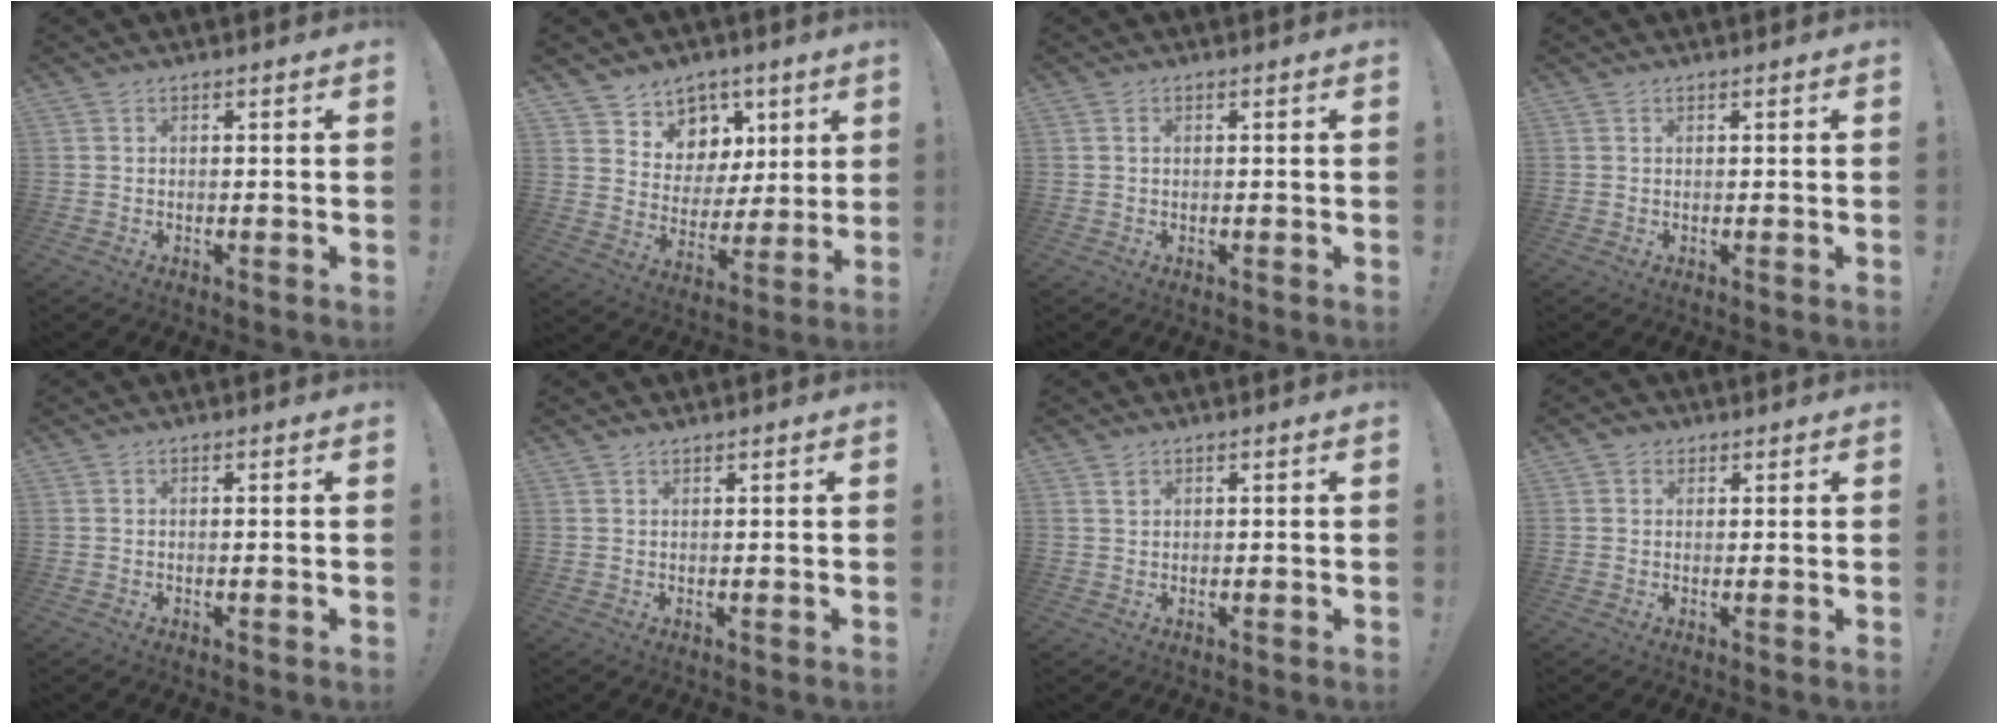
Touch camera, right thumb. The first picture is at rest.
{"total": 9.4, "force": [5.2, 7.8, 1.0], "torque": [-0.019, -0.047, 0.117]}
{"total": 0.8, "force": [0.3, 0.5, 0.4], "torque": [-0.009, 0.002, 0.006]}
{"total": 0.0}
{"total": 0.7, "force": [-0.1, -0.3, 0.6], "torque": [-0.012, 0.000, -0.002]}
{"total": 1.0, "force": [0.9, 0.1, 0.1], "torque": [-0.002, 0.000, 0.018]}
{"total": 1.2, "force": [0.9, 0.8, 0.4], "torque": [0.009, -0.007, 0.014]}
{"total": 2.2, "force": [1.1, 1.9, 0.5], "torque": [-0.003, 0.000, 0.019]}